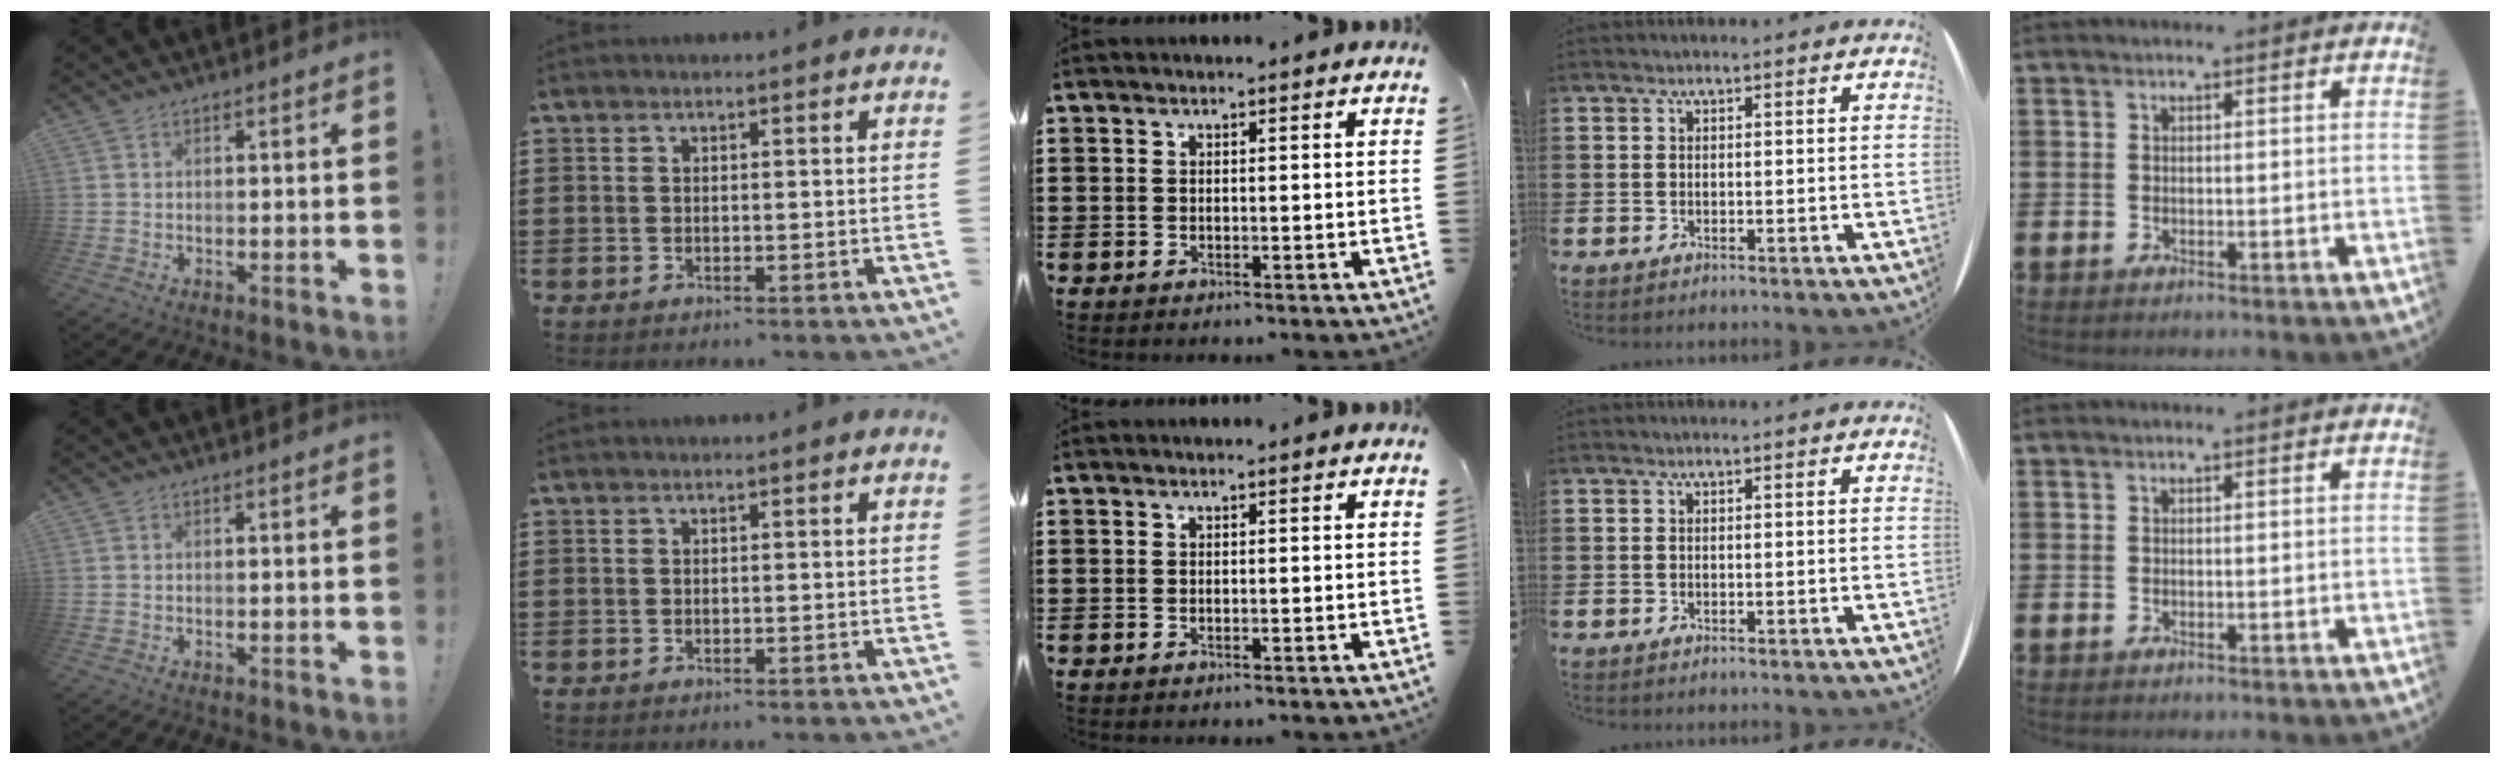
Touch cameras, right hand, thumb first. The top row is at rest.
{}